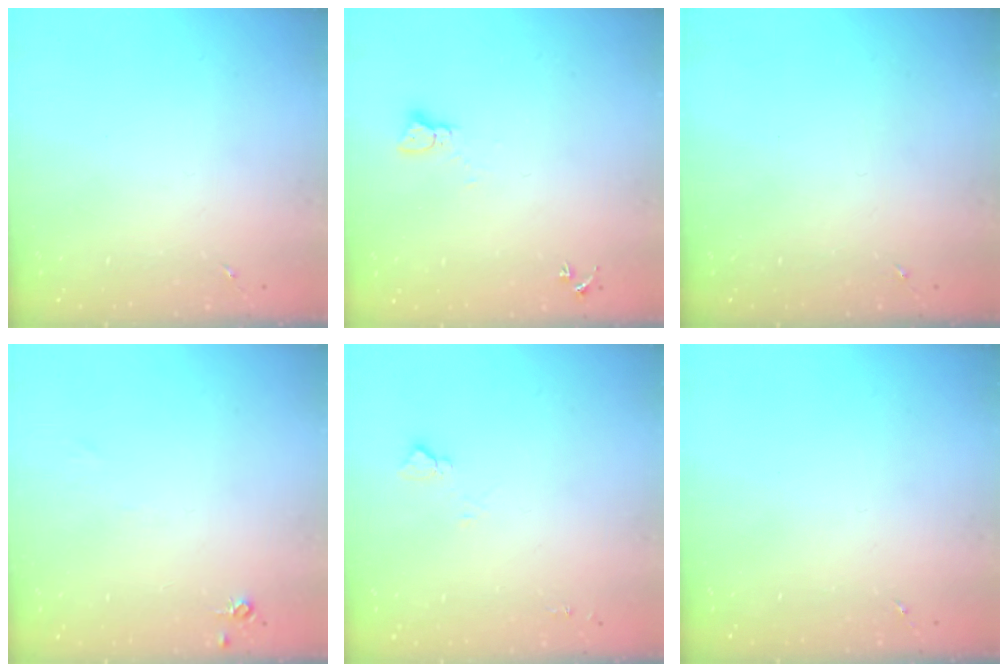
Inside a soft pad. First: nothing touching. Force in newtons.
{"total": 2.3, "press": 2.3, "slide": 0.3}
{"total": 0.0}
{"total": 4.7, "press": 4.7, "slide": 0.7}
{"total": 4.4, "press": 4.3, "slide": 0.6}
{"total": 0.0}